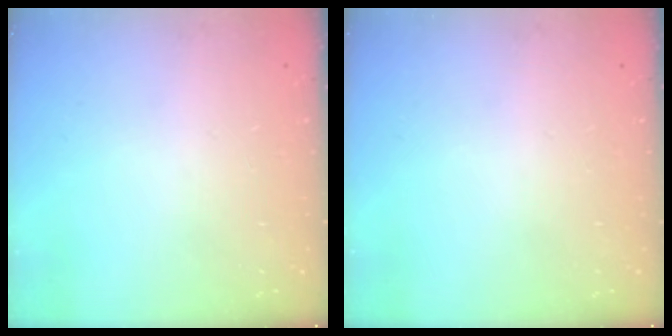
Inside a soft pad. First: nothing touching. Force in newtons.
{"total": 0.0}